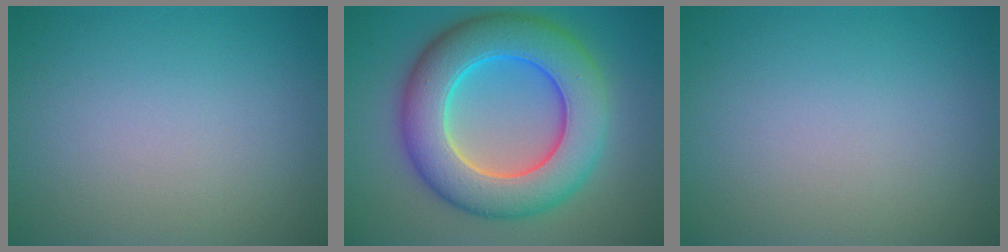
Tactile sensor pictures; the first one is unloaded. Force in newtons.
{"total": 10.8, "press": 10.8, "slide": 0.3}
{"total": 0.0}